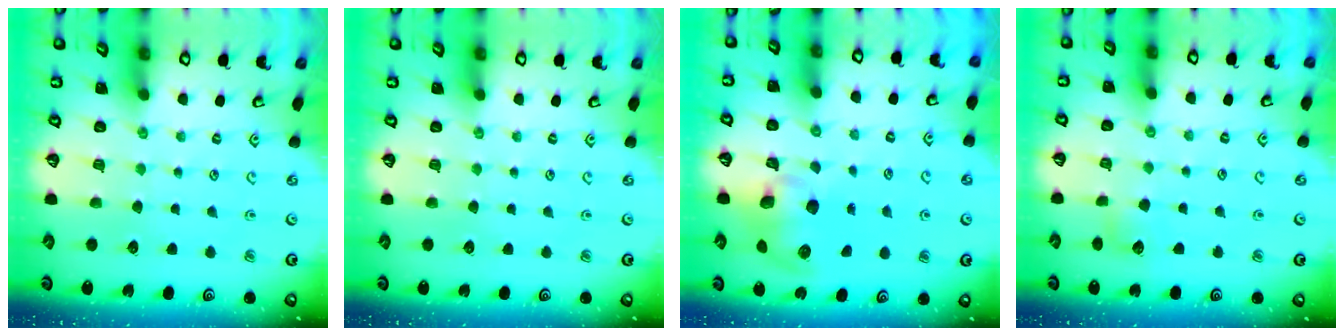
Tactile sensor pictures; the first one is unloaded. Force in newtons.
{"total": 0.0}
{"total": 10.0, "press": 9.8, "slide": 1.9}
{"total": 5.1, "press": 5.1, "slide": 0.6}